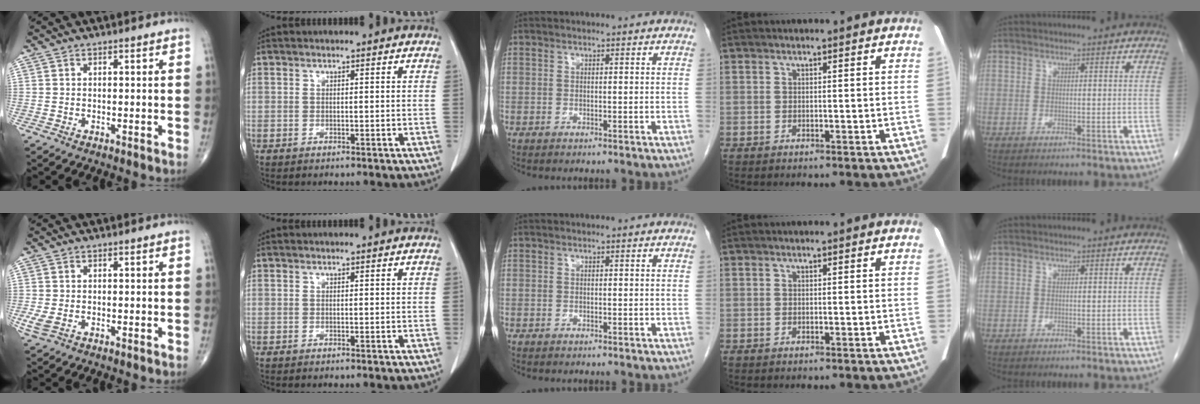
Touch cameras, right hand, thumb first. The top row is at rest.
{"thumb": {"total": 2.4, "force": [-0.4, 1.4, 1.9], "torque": [-0.053, 0.001, -0.003]}}